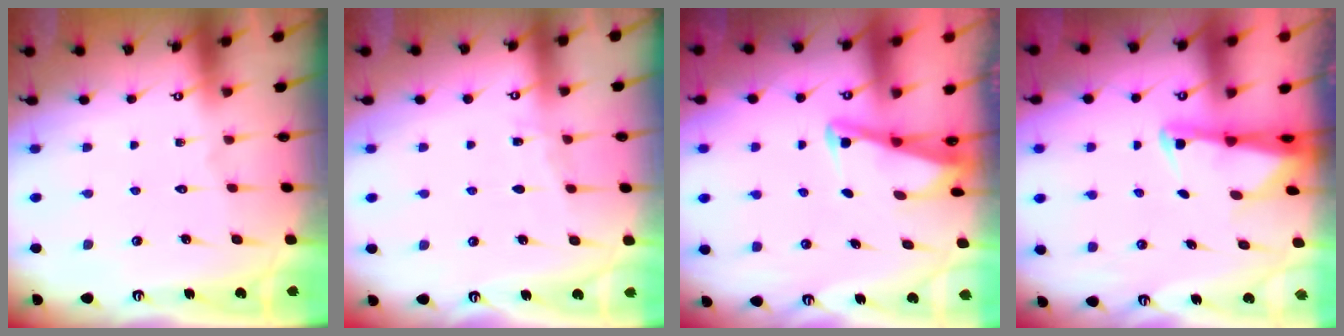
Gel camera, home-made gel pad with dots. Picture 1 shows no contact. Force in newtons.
{"total": 2.8, "press": 2.8, "slide": 0.4}
{"total": 2.8, "press": 2.8, "slide": 0.3}
{"total": 2.6, "press": 2.6, "slide": 0.5}